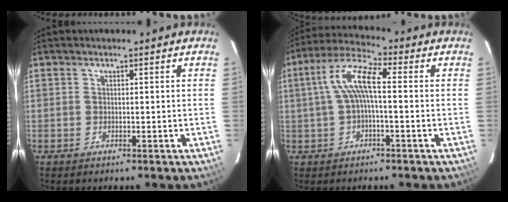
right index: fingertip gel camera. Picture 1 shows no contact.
{"total": 8.1, "force": [0.2, 2.1, 7.9], "torque": [-0.166, 0.021, 0.004]}